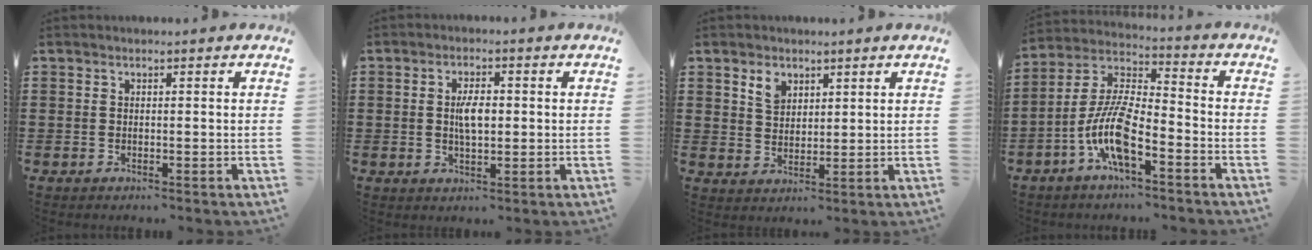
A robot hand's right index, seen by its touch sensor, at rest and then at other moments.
{"total": 4.2, "force": [0.2, 1.7, 3.8], "torque": [-0.073, -0.001, -0.003]}
{"total": 3.7, "force": [2.4, 2.4, 1.4], "torque": [-0.029, 0.003, 0.045]}
{"total": 10.3, "force": [-5.1, 3.1, 8.4], "torque": [-0.200, -0.009, -0.103]}